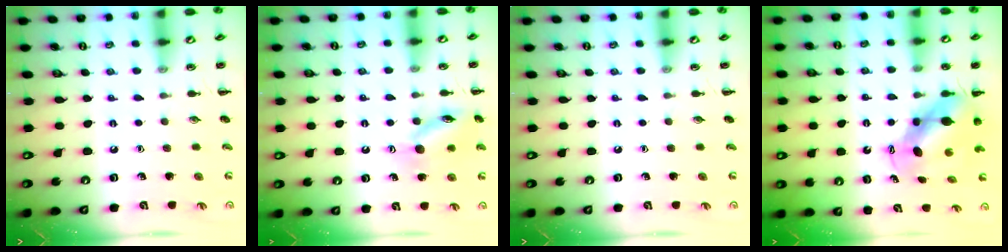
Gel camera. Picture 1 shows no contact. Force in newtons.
{"total": 13.2, "press": 13.1, "slide": 1.1}
{"total": 0.0}
{"total": 6.6, "press": 6.5, "slide": 1.4}